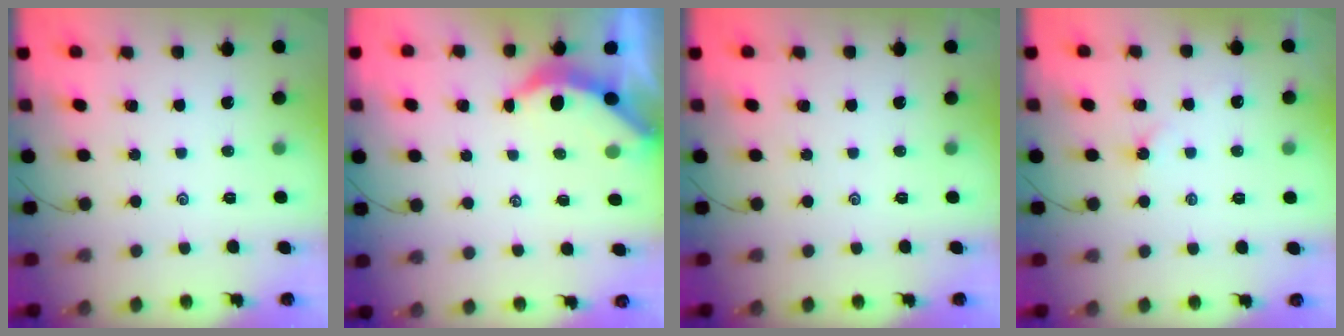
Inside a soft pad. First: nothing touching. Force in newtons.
{"total": 3.8, "press": 3.7, "slide": 0.5}
{"total": 0.0}
{"total": 1.9, "press": 1.9, "slide": 0.4}